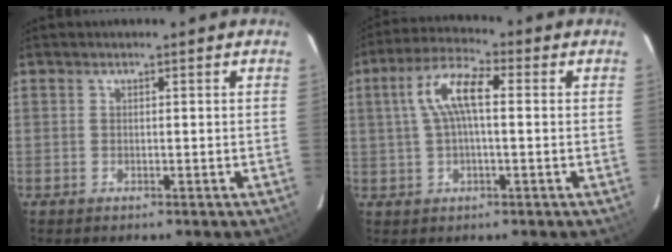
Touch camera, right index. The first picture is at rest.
{"total": 8.4, "force": [1.1, 2.7, 7.8], "torque": [-0.157, 0.021, 0.021]}